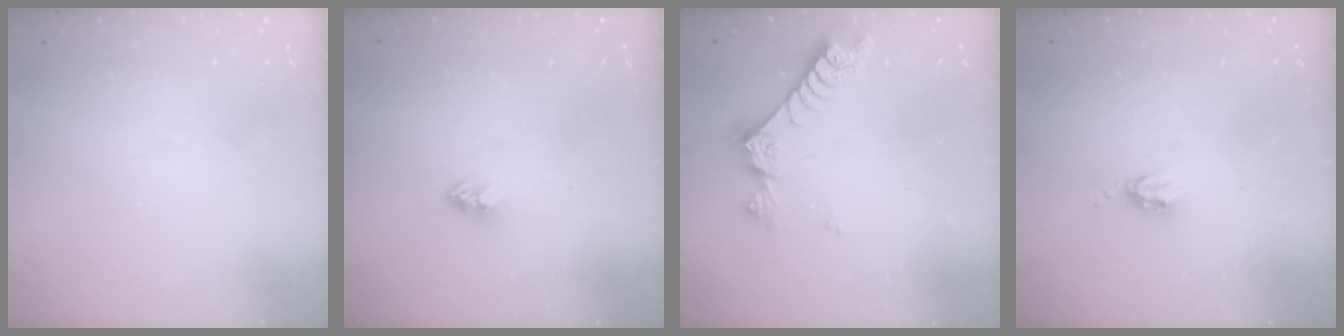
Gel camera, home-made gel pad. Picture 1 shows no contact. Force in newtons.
{"total": 2.4, "press": 2.4, "slide": 0.1}
{"total": 8.5, "press": 8.4, "slide": 1.4}
{"total": 3.5, "press": 3.4, "slide": 0.5}